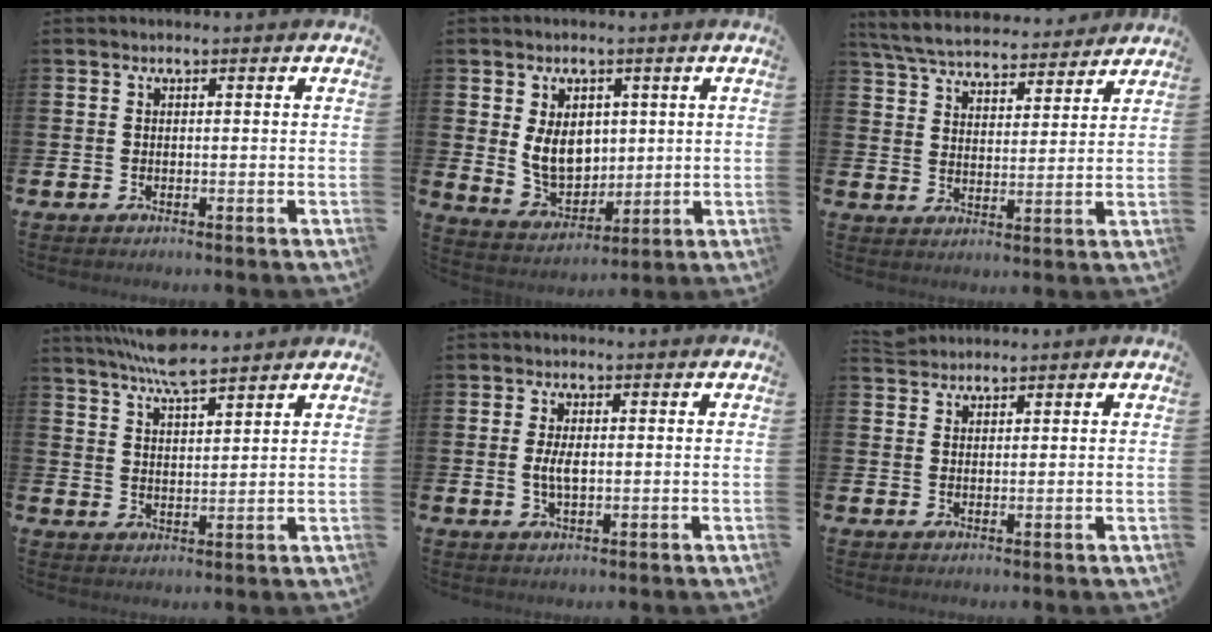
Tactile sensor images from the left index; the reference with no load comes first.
{"total": 6.1, "force": [1.3, 4.6, 3.8], "torque": [-0.062, 0.004, 0.021]}
{"total": 6.5, "force": [6.2, 1.4, 1.1], "torque": [-0.049, -0.038, 0.111]}
{"total": 6.1, "force": [5.8, 0.4, 1.6], "torque": [-0.048, -0.027, 0.106]}
{"total": 3.3, "force": [0.0, 1.5, 2.9], "torque": [-0.051, 0.003, -0.003]}
{"total": 2.3, "force": [2.2, 0.6, -0.1], "torque": [0.009, -0.008, 0.040]}